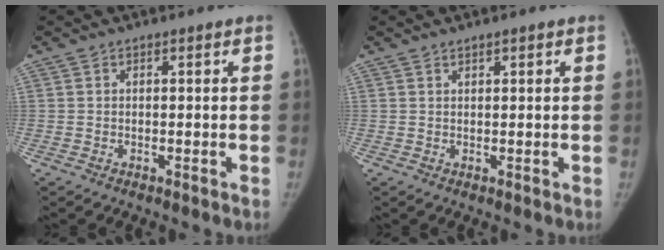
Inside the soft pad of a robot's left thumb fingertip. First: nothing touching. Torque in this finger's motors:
{"motor_torque": [-0.25, -0.08, -0.28, 0.04, -0.07]}